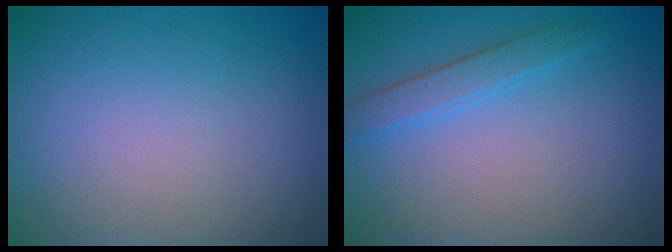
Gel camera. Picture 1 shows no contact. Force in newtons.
{"total": 2.0, "press": 2.0, "slide": 0.1}